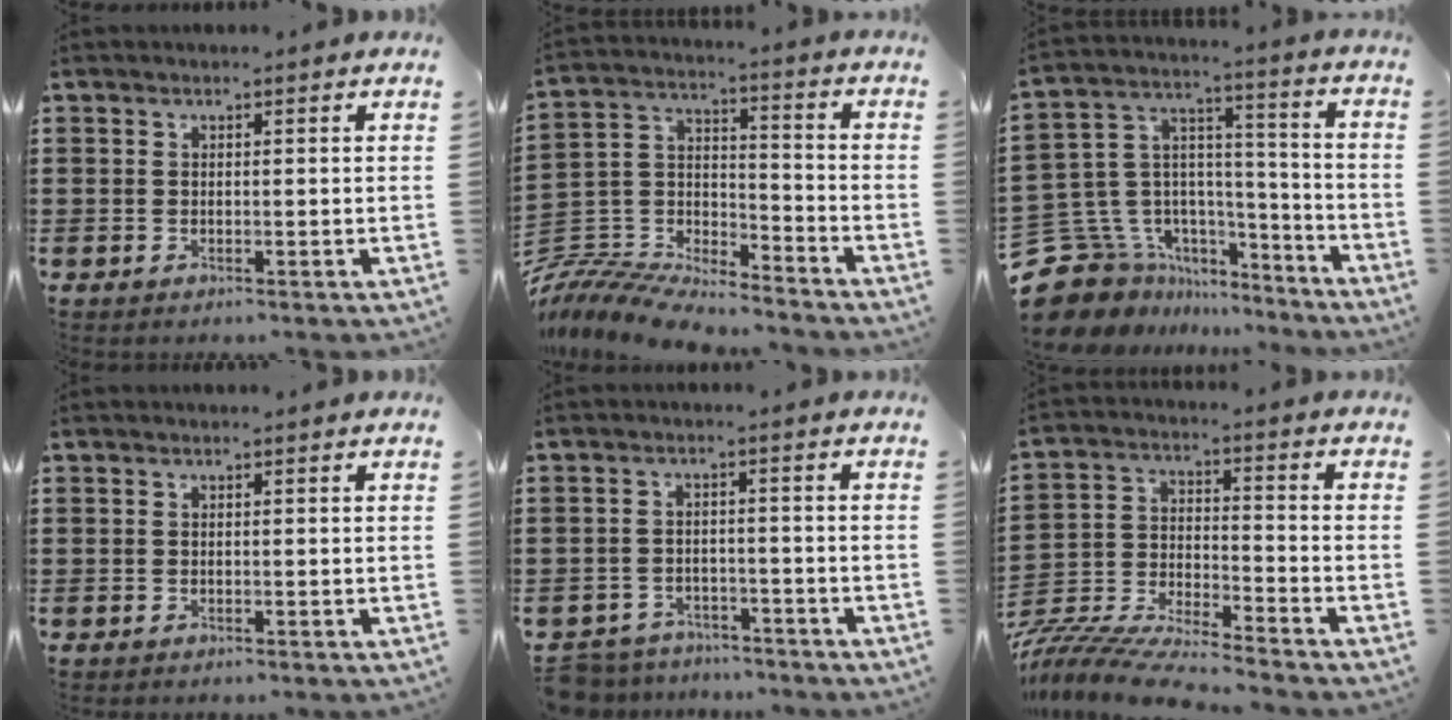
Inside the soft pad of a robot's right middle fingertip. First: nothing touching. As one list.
[{"total": 9.7, "force": [-9.4, 1.5, 1.4], "torque": [-0.050, 0.010, -0.197]}, {"total": 11.1, "force": [-7.4, 8.0, 2.2], "torque": [-0.097, 0.004, -0.141]}, {"total": 0.0}, {"total": 4.2, "force": [-4.1, 0.9, -0.1], "torque": [-0.011, 0.003, -0.090]}, {"total": 8.8, "force": [-8.7, 0.4, 1.7], "torque": [-0.044, 0.002, -0.177]}]